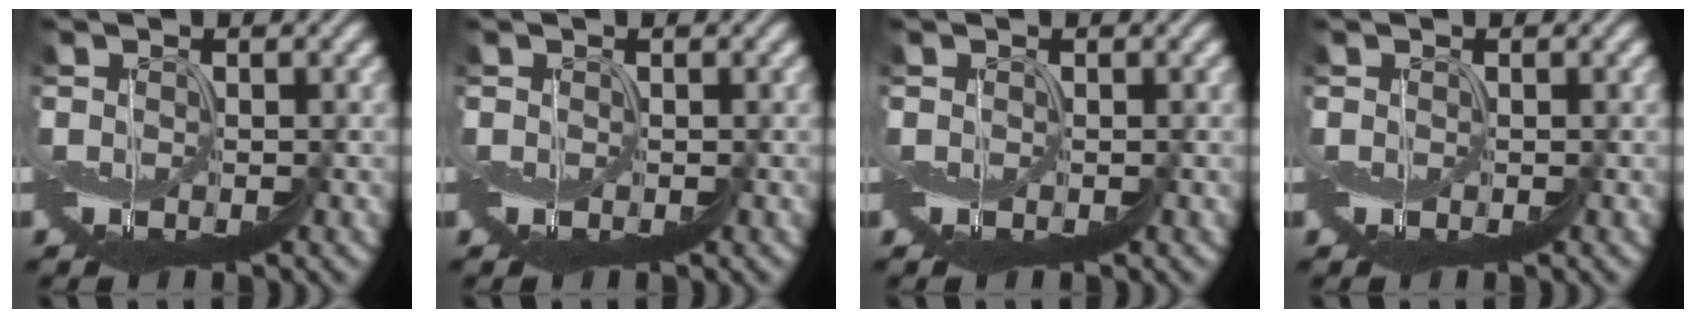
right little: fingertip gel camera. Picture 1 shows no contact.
{"total": 0.0}
{"total": 0.0}
{"total": 0.0}